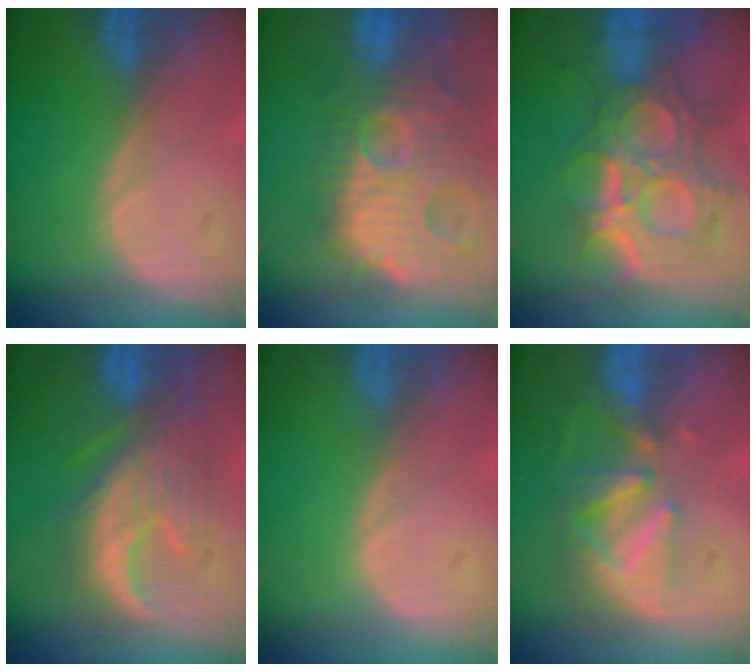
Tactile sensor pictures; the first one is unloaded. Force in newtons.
{"total": 14.7, "press": 12.6, "slide": 7.6}
{"total": 12.1, "press": 10.8, "slide": 5.5}
{"total": 9.1, "press": 9.1, "slide": 0.5}
{"total": 0.0}
{"total": 8.5, "press": 7.8, "slide": 3.4}